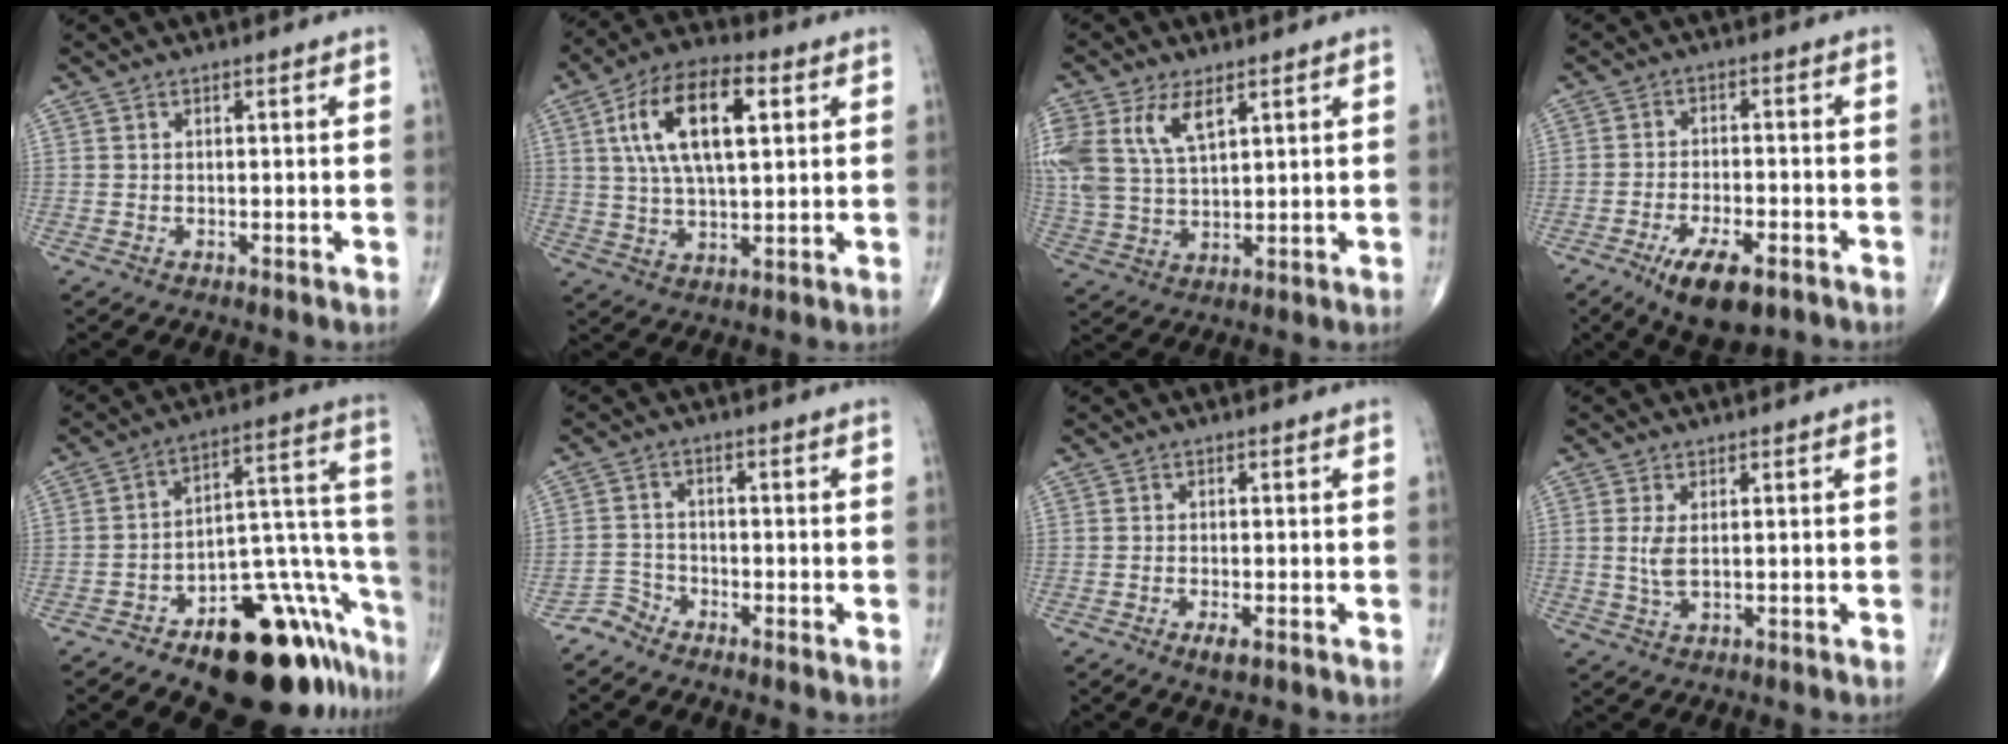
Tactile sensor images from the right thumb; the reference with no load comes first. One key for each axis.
{"total": 15.6, "fx": 4.5, "fy": 7.0, "fz": 13.2, "tx": -0.239, "ty": 0.009, "tz": 0.079}
{"total": 12.2, "fx": 5.4, "fy": 6.3, "fz": 9.0, "tx": -0.200, "ty": -0.004, "tz": 0.116}
{"total": 9.7, "fx": -5.4, "fy": 3.7, "fz": 7.2, "tx": -0.119, "ty": 0.012, "tz": -0.084}
{"total": 25.7, "fx": -14.0, "fy": 10.7, "fz": 18.7, "tx": -0.148, "ty": 0.111, "tz": -0.194}
{"total": 2.7, "fx": -2.6, "fy": 0.8, "fz": -0.5, "tx": 0.016, "ty": -0.002, "tz": -0.058}
{"total": 2.2, "fx": -1.1, "fy": 0.6, "fz": 1.8, "tx": -0.033, "ty": -0.003, "tz": -0.021}
{"total": 3.2, "fx": 0.4, "fy": 1.2, "fz": 2.9, "tx": -0.069, "ty": -0.006, "tz": 0.014}